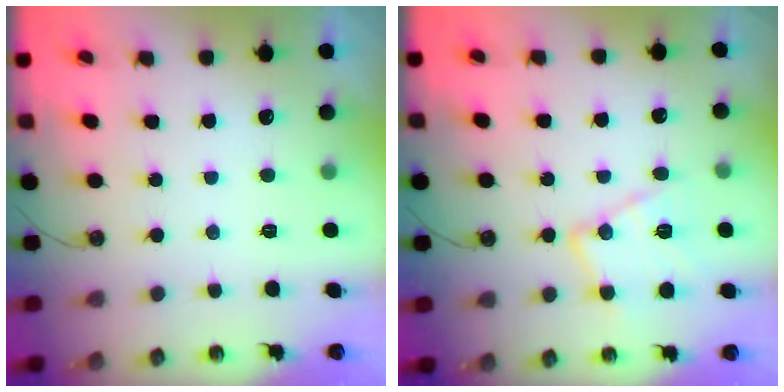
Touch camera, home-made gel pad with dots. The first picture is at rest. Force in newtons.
{"total": 13.8, "press": 13.8, "slide": 1.2}